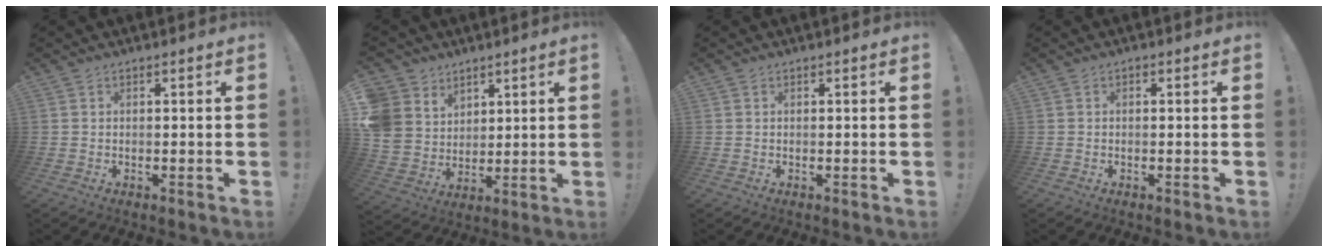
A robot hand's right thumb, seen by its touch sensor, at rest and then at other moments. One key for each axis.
{"total": 9.3, "fx": 4.5, "fy": 7.9, "fz": 1.9, "tx": -0.040, "ty": -0.035, "tz": 0.096}
{"total": 0.0}
{"total": 0.6, "fx": -0.5, "fy": 0.4, "fz": 0.2, "tx": -0.004, "ty": 0.001, "tz": -0.009}